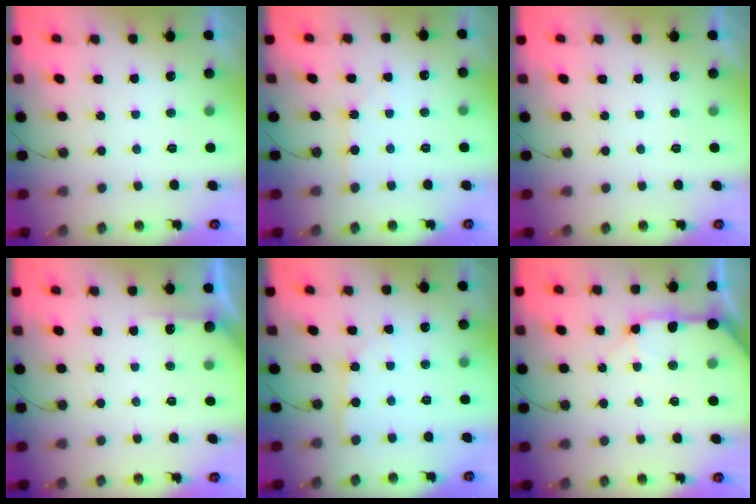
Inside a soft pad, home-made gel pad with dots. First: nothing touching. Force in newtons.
{"total": 2.1, "press": 2.1, "slide": 0.3}
{"total": 0.0}
{"total": 3.1, "press": 3.1, "slide": 0.4}
{"total": 3.4, "press": 3.4, "slide": 0.4}
{"total": 11.7, "press": 11.6, "slide": 1.7}